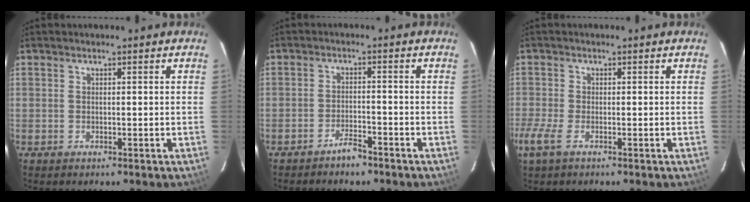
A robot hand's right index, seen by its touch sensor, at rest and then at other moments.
{"total": 3.1, "force": [-2.7, 0.6, 1.3], "torque": [-0.036, 0.004, -0.044]}
{"total": 4.0, "force": [-2.2, 1.2, 3.1], "torque": [-0.075, -0.013, -0.043]}